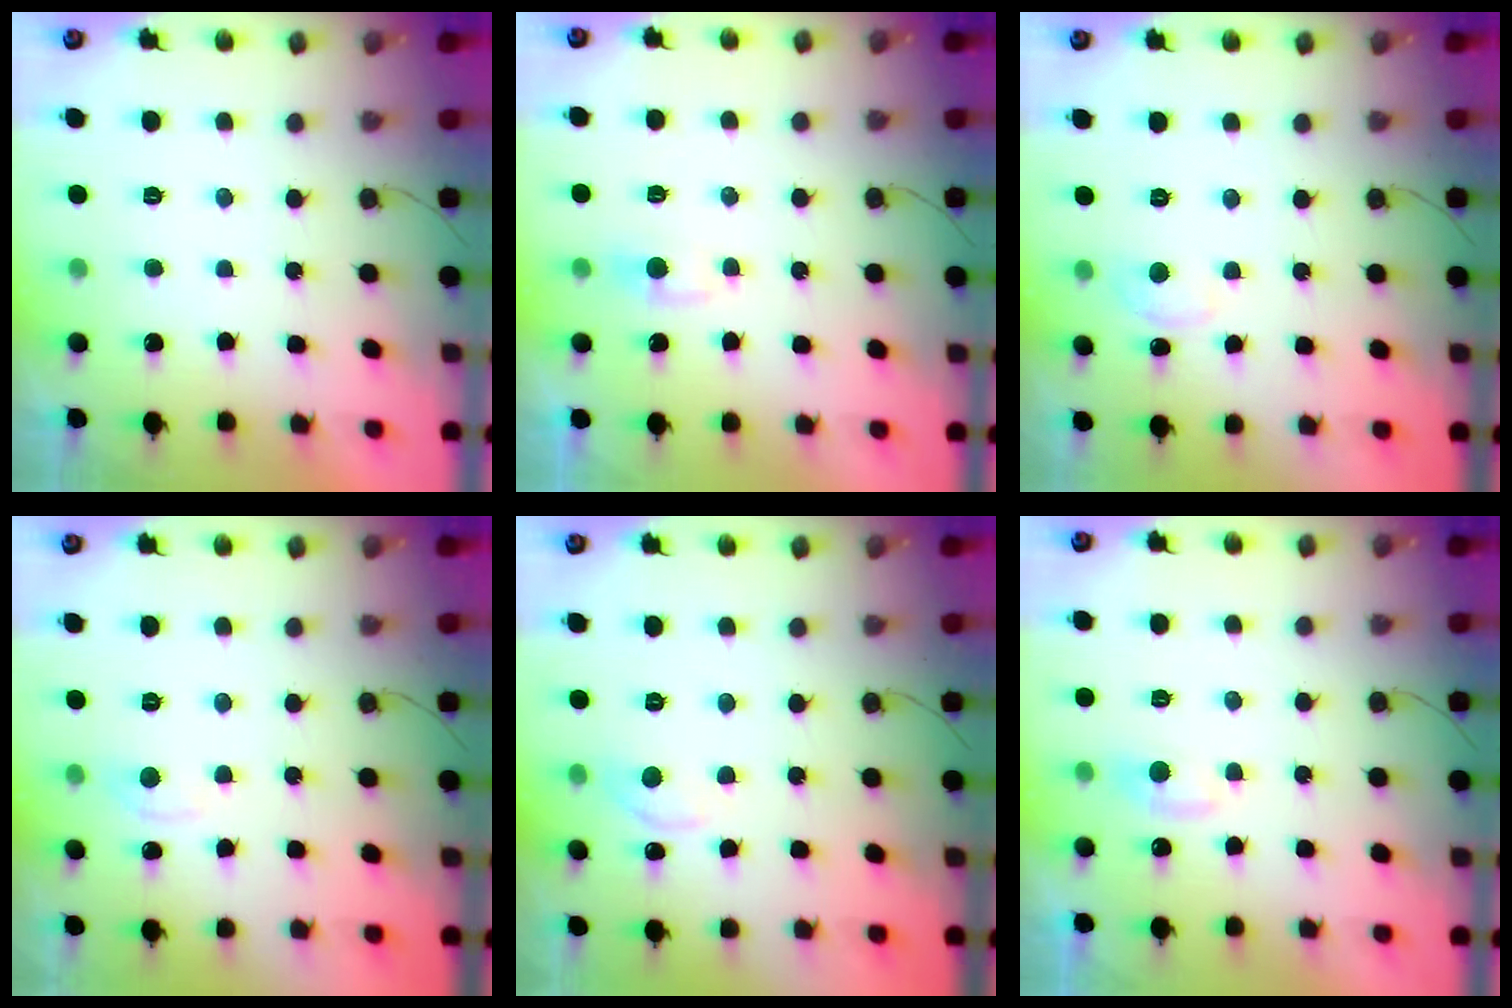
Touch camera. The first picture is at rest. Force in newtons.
{"total": 3.3, "press": 3.3, "slide": 0.4}
{"total": 4.9, "press": 4.9, "slide": 0.6}
{"total": 3.1, "press": 3.1, "slide": 0.5}
{"total": 5.9, "press": 5.9, "slide": 0.7}
{"total": 5.2, "press": 5.2, "slide": 0.8}